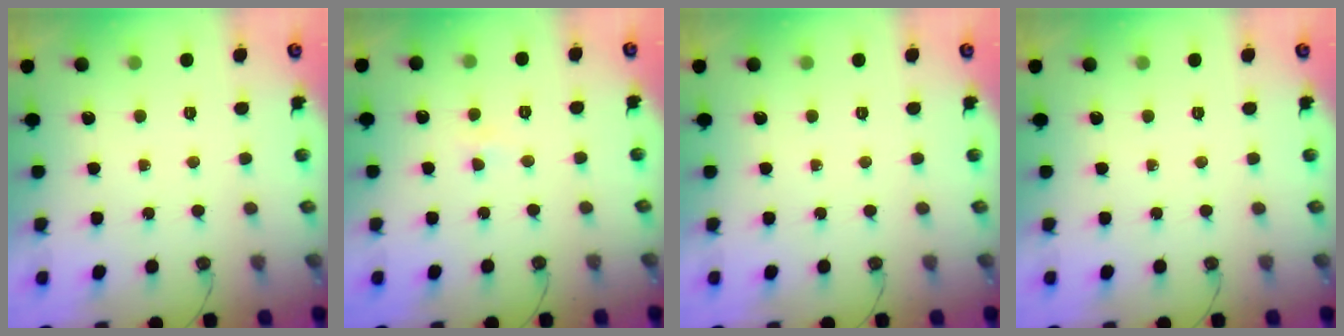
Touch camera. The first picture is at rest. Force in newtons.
{"total": 4.3, "press": 2.5, "slide": 3.5}
{"total": 0.0}
{"total": 0.0}